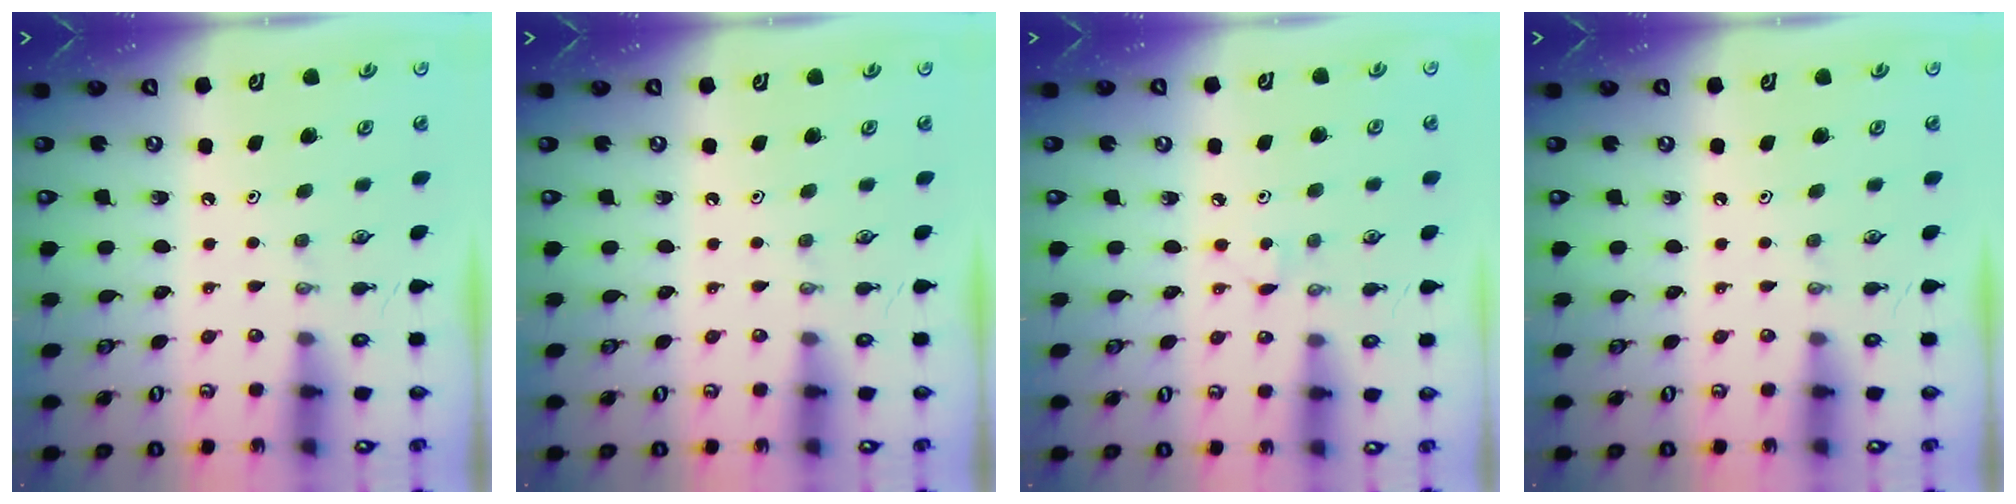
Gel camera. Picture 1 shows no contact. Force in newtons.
{"total": 0.0}
{"total": 2.9, "press": 2.8, "slide": 0.3}
{"total": 0.0}